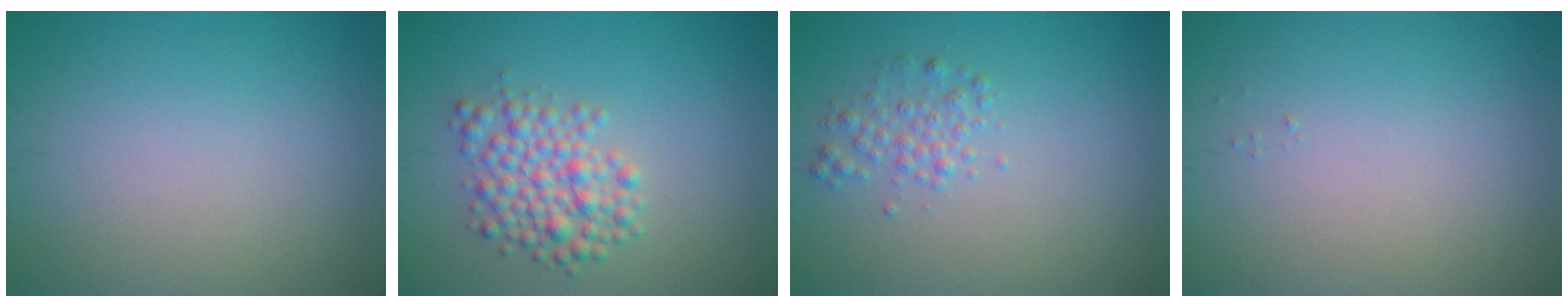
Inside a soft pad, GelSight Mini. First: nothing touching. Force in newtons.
{"total": 4.0, "press": 4.0, "slide": 0.1}
{"total": 1.7, "press": 1.7, "slide": 0.0}
{"total": 0.0}